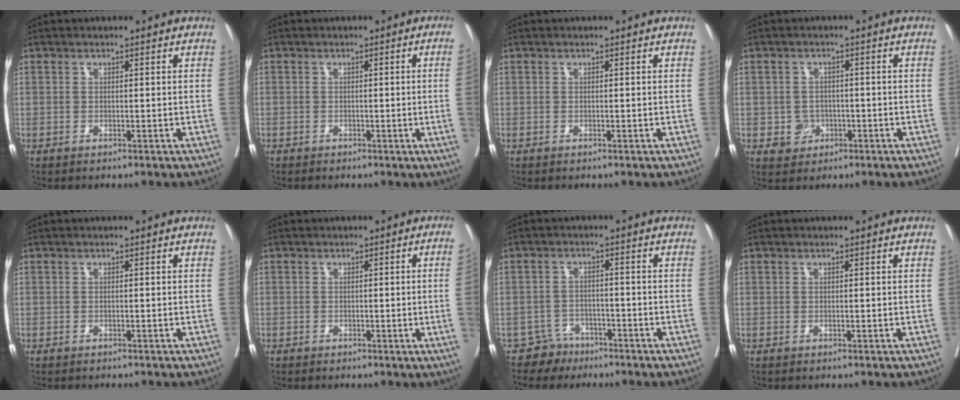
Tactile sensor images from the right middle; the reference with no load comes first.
{"total": 3.0, "force": [-0.5, -1.1, 2.7], "torque": [-0.034, -0.005, -0.008]}
{"total": 0.0}
{"total": 3.1, "force": [-1.0, 2.8, 0.8], "torque": [-0.004, 0.008, -0.010]}
{"total": 1.8, "force": [-1.6, 0.5, 0.6], "torque": [-0.013, -0.004, -0.020]}
{"total": 3.1, "force": [-0.5, -0.9, 2.9], "torque": [-0.036, -0.006, -0.006]}
{"total": 3.5, "force": [-2.7, 2.1, -0.7], "torque": [0.011, 0.008, -0.045]}
{"total": 0.0}